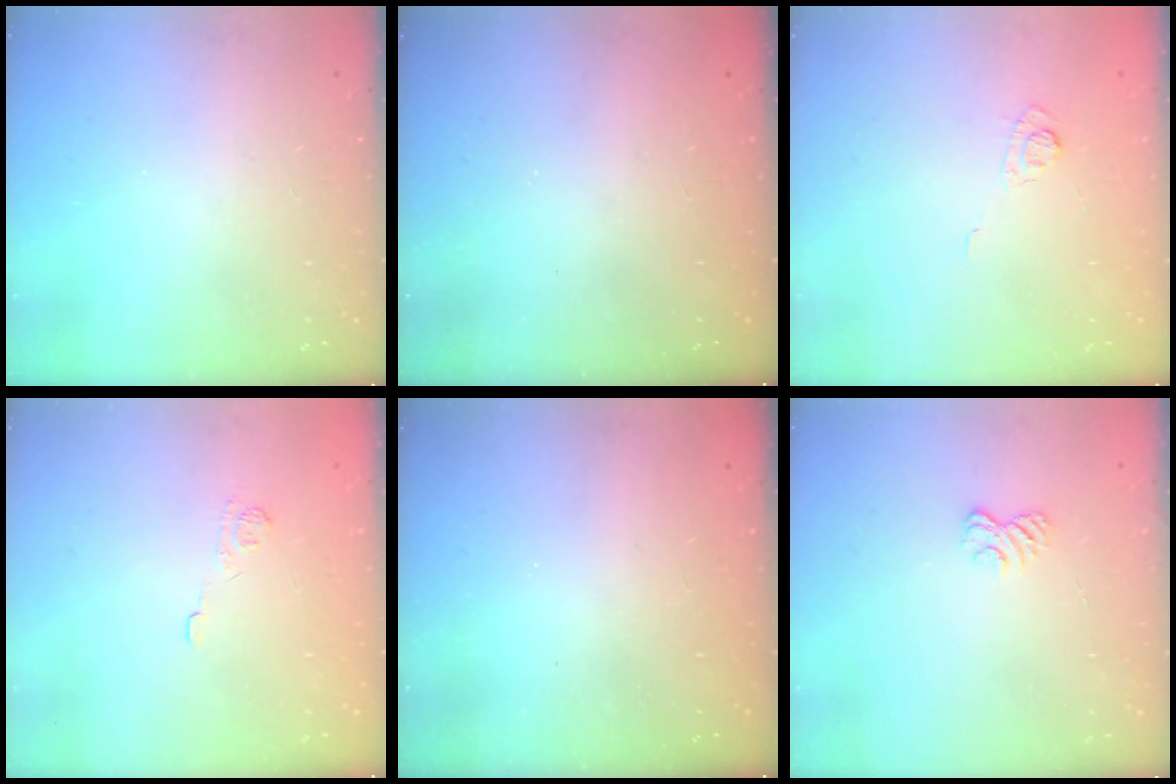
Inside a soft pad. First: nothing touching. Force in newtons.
{"total": 2.4, "press": 2.3, "slide": 0.8}
{"total": 3.1, "press": 2.7, "slide": 1.4}
{"total": 3.5, "press": 3.2, "slide": 1.4}
{"total": 2.4, "press": 2.3, "slide": 0.8}
{"total": 2.5, "press": 2.2, "slide": 1.2}